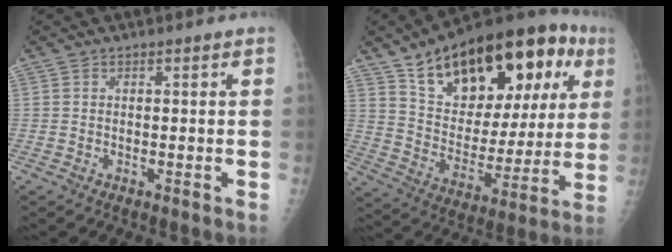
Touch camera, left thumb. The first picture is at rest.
{"total": 29.7, "force": [13.9, 14.6, 21.8], "torque": [-0.292, -0.001, 0.223]}